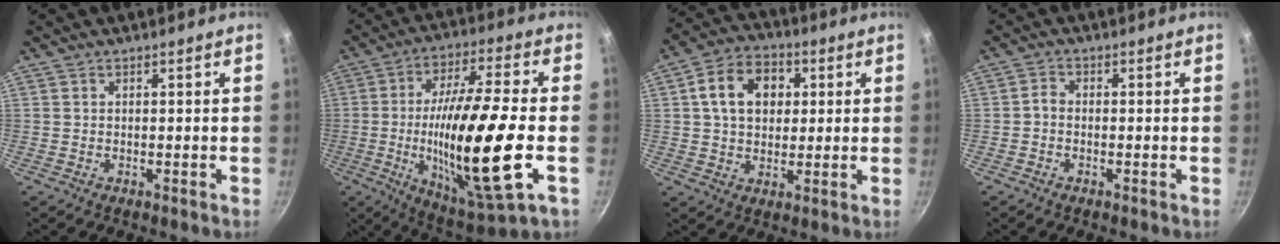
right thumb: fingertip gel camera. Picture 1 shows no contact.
{"total": 23.3, "force": [-3.9, 4.6, 22.5], "torque": [-0.400, 0.008, -0.063]}
{"total": 11.5, "force": [2.6, 8.6, 7.2], "torque": [-0.098, 0.015, 0.032]}
{"total": 1.7, "force": [-0.7, 1.2, 1.0], "torque": [-0.021, 0.013, -0.020]}